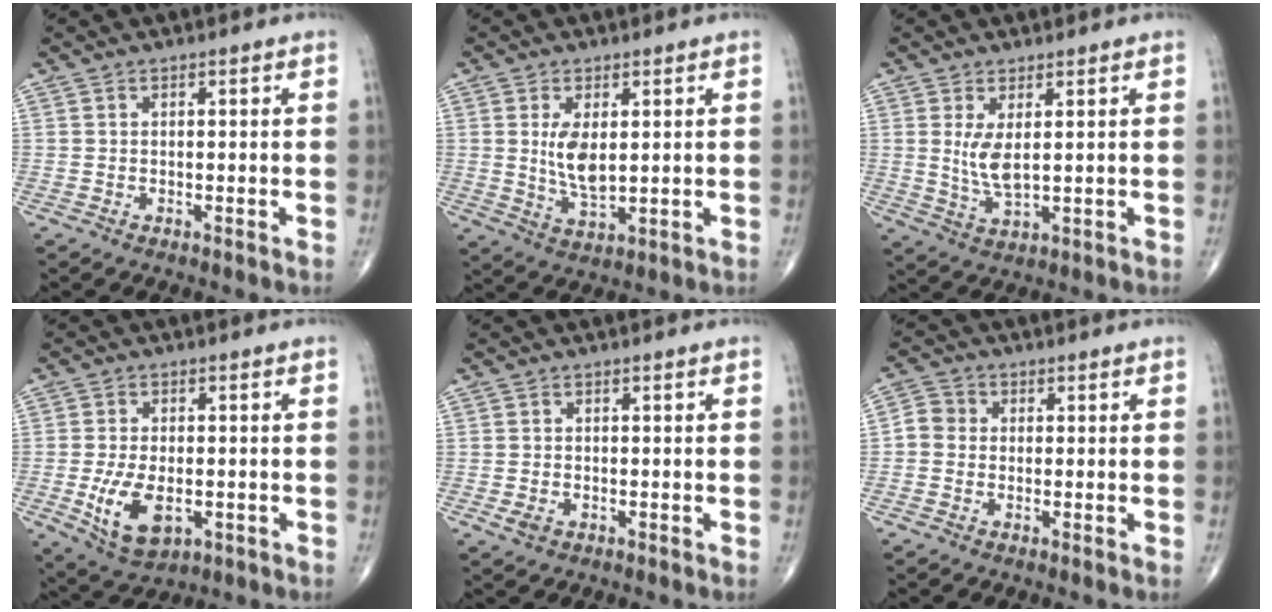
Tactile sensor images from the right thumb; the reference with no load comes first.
{"total": 6.6, "force": [1.2, 3.1, 5.7], "torque": [-0.101, -0.018, 0.031]}
{"total": 5.2, "force": [1.2, 1.9, 4.7], "torque": [-0.092, -0.020, 0.032]}
{"total": 9.6, "force": [-2.3, 5.3, 7.7], "torque": [-0.140, -0.007, -0.027]}
{"total": 2.0, "force": [-0.8, 1.4, 1.3], "torque": [-0.023, 0.001, -0.011]}
{"total": 3.4, "force": [-0.3, 3.1, 1.4], "torque": [-0.013, 0.009, -0.016]}